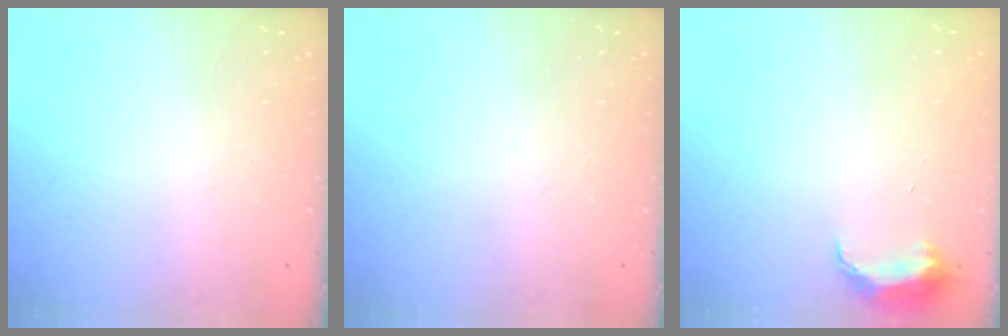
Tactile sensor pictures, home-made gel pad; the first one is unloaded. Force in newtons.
{"total": 8.9, "press": 3.1, "slide": 8.3}
{"total": 7.0, "press": 6.9, "slide": 0.6}